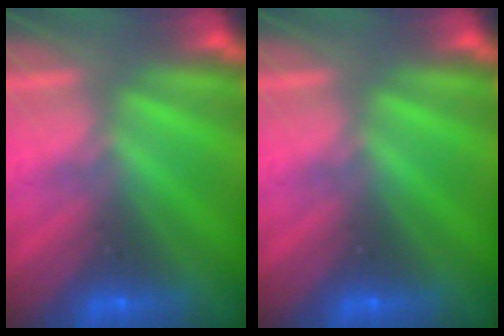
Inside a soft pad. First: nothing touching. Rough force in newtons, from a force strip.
{"total": 0.0}